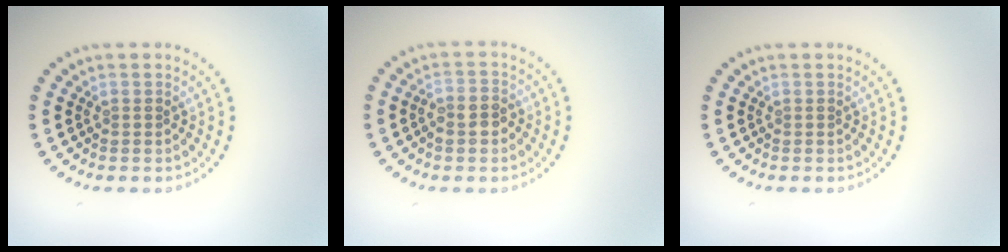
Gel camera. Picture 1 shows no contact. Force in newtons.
{"total": 2.3, "press": 2.1, "slide": 0.8}
{"total": 0.0}